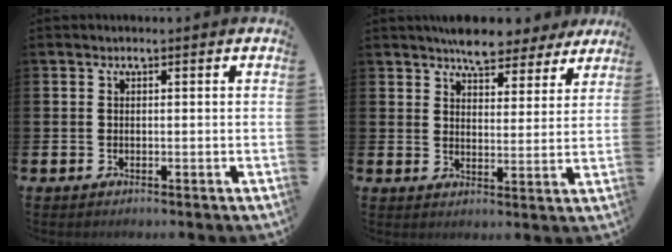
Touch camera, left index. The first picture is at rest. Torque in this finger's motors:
{"motor_torque": [1.15, -0.99, 0.52, 0.05]}